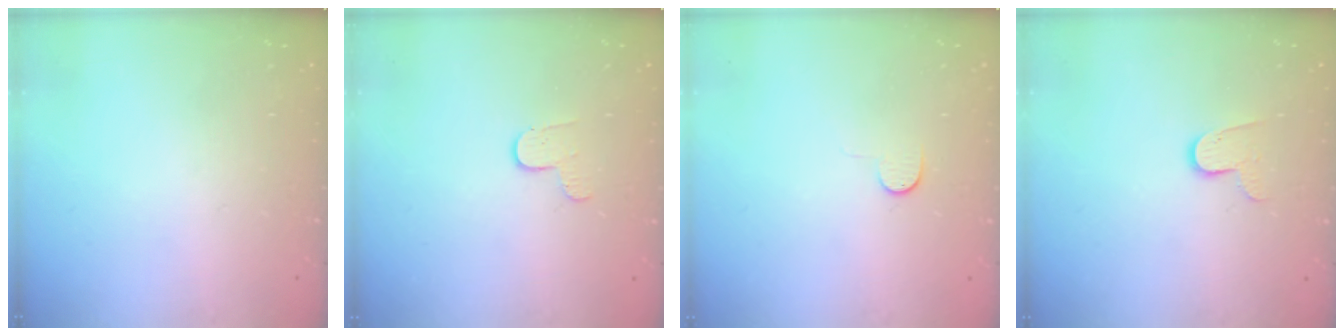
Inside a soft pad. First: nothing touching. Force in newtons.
{"total": 4.4, "press": 4.4, "slide": 0.4}
{"total": 4.9, "press": 4.9, "slide": 0.5}
{"total": 7.2, "press": 7.2, "slide": 0.3}